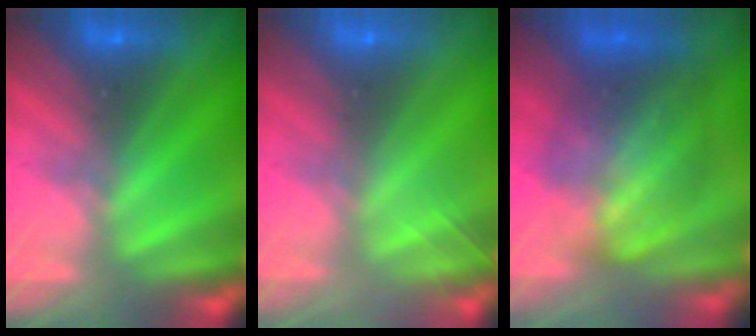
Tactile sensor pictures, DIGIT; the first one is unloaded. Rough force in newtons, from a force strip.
{"total": 2.0}
{"total": 7.0}